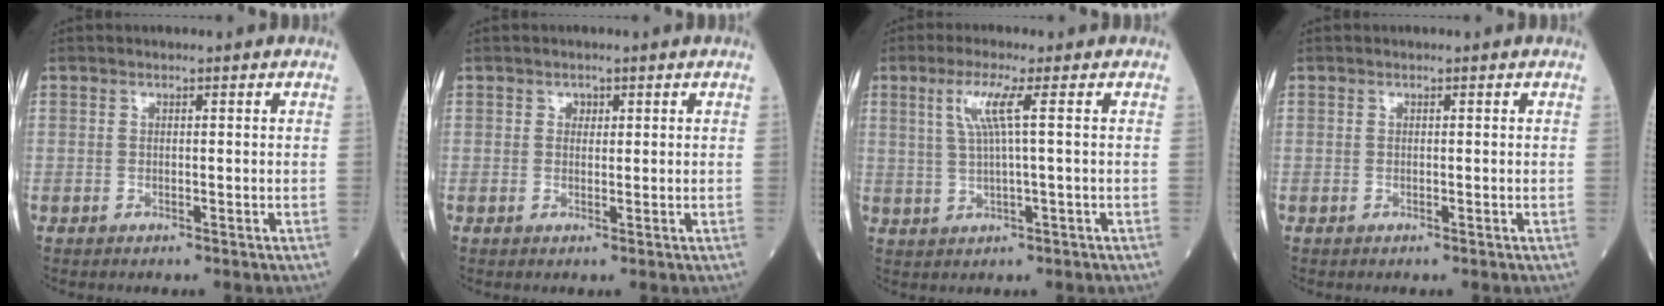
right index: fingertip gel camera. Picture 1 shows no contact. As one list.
[{"total": 1.0, "force": [0.4, 0.8, 0.4], "torque": [0.000, -0.001, 0.004]}, {"total": 4.8, "force": [1.4, -0.6, 4.6], "torque": [-0.096, 0.005, 0.032]}, {"total": 0.0}]